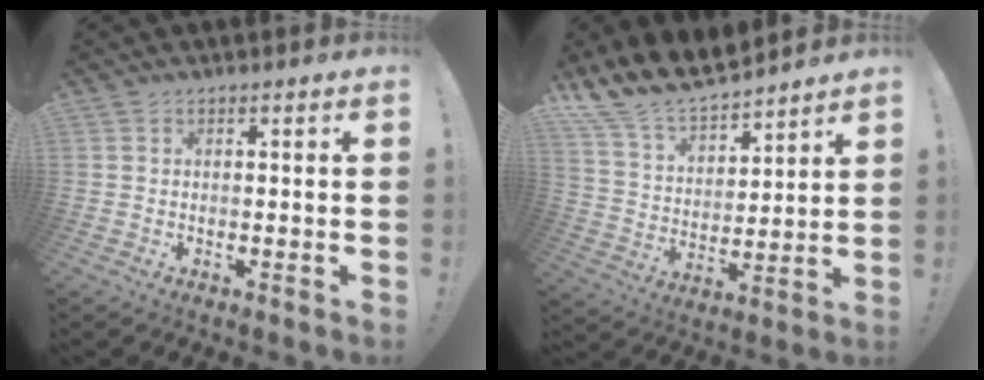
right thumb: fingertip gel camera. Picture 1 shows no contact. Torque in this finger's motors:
{"motor_torque": [0.26, 0.94, 0.27, 0.20, 0.03]}